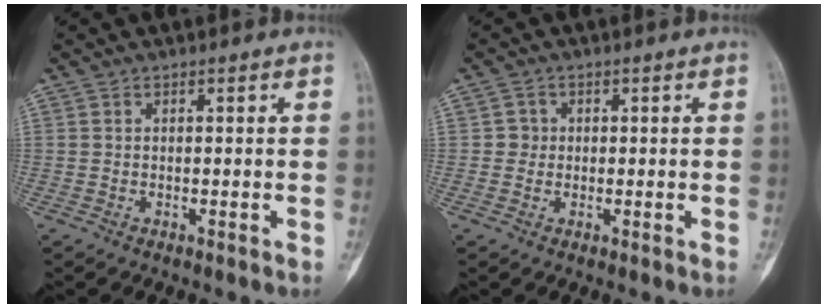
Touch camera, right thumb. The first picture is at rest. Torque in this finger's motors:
{"motor_torque": [0.04, -0.19, 0.39, -0.12, -0.02]}